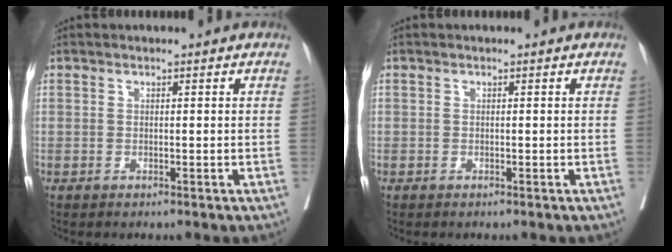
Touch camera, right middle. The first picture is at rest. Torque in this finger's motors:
{"motor_torque": [0.85, -0.94, 0.02, -0.08]}